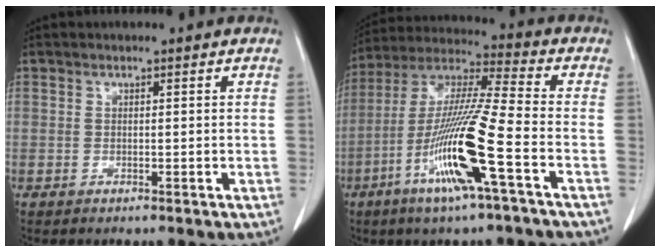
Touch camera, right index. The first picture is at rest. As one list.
[{"total": 16.2, "force": [-6.3, -0.4, 14.9], "torque": [-0.304, -0.017, -0.126]}]